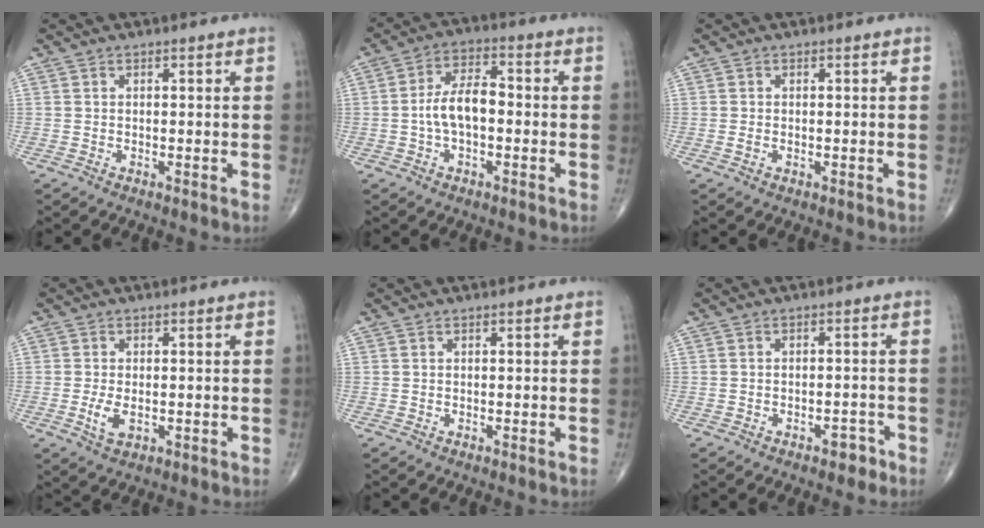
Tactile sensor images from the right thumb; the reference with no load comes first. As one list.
[{"total": 7.8, "force": [-1.1, 4.0, 6.7], "torque": [-0.124, 0.029, -0.025]}, {"total": 0.9, "force": [-0.2, 0.5, 0.7], "torque": [-0.018, 0.000, -0.003]}, {"total": 3.8, "force": [-0.8, 2.0, 3.1], "torque": [-0.062, -0.007, -0.011]}, {"total": 0.0}, {"total": 2.8, "force": [-1.9, 1.4, 1.4], "torque": [-0.008, 0.013, -0.024]}]